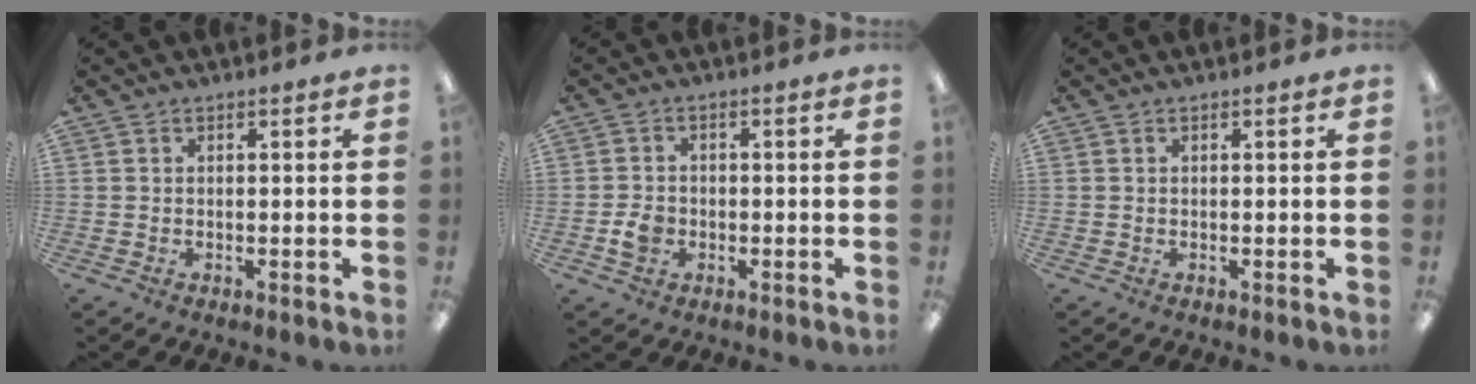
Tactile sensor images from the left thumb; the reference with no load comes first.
{"total": 3.7, "force": [-1.0, 3.0, 2.0], "torque": [-0.032, 0.007, -0.015]}
{"total": 0.0}